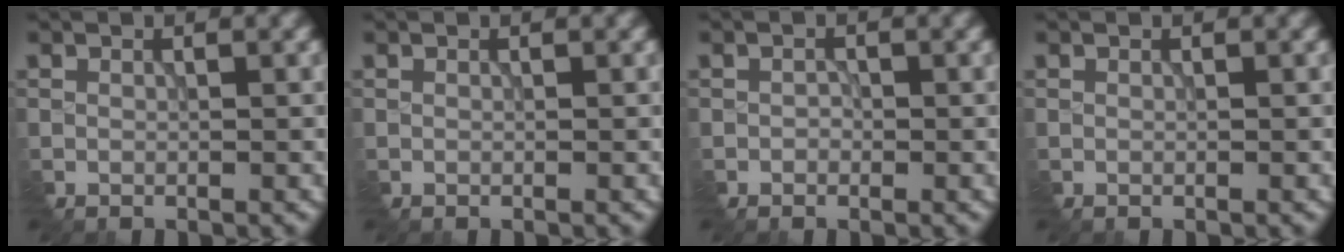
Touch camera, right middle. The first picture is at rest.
{"total": 0.0}
{"total": 0.8, "force": [-0.3, 0.7, 0.3], "torque": [-0.005, -0.003, -0.009]}
{"total": 0.0}